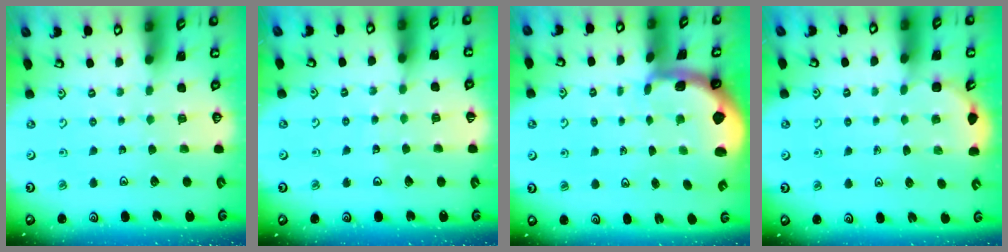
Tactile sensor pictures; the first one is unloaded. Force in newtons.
{"total": 3.5, "press": 3.4, "slide": 0.3}
{"total": 1.7, "press": 1.6, "slide": 0.4}
{"total": 3.0, "press": 2.8, "slide": 1.1}